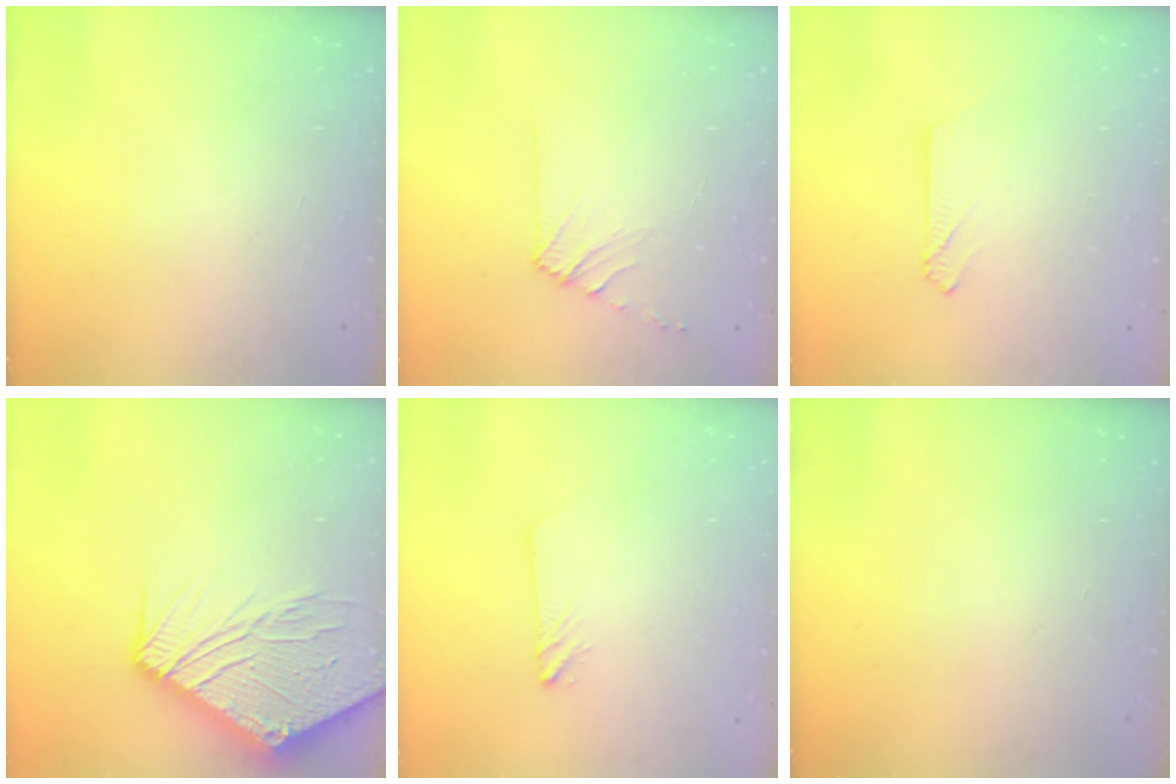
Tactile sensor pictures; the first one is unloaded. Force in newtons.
{"total": 6.8, "press": 6.7, "slide": 0.8}
{"total": 2.6, "press": 2.6, "slide": 0.3}
{"total": 17.5, "press": 17.4, "slide": 2.2}
{"total": 2.8, "press": 2.8, "slide": 0.3}
{"total": 0.0}